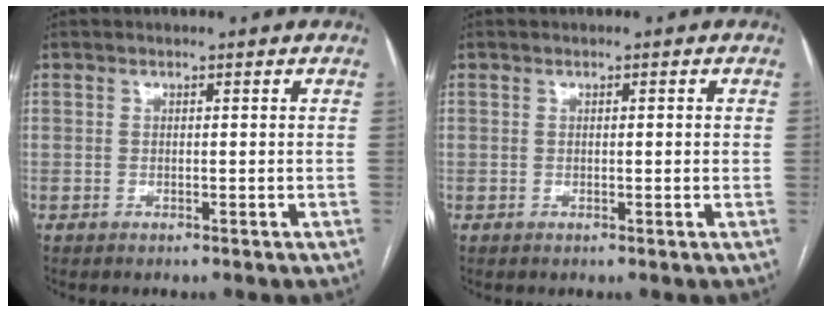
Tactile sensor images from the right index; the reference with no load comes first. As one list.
[{"total": 0.9, "force": [0.1, 0.2, 0.9], "torque": [-0.015, 0.001, 0.002]}]